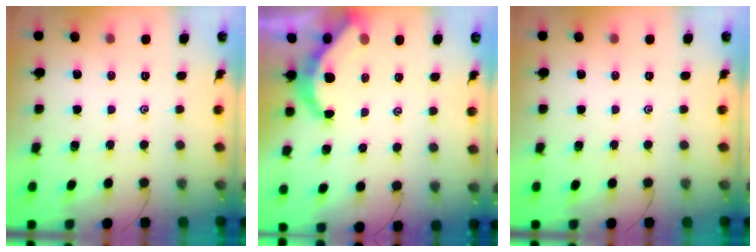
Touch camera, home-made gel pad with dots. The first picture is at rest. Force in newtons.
{"total": 5.5, "press": 5.5, "slide": 0.4}
{"total": 0.0}